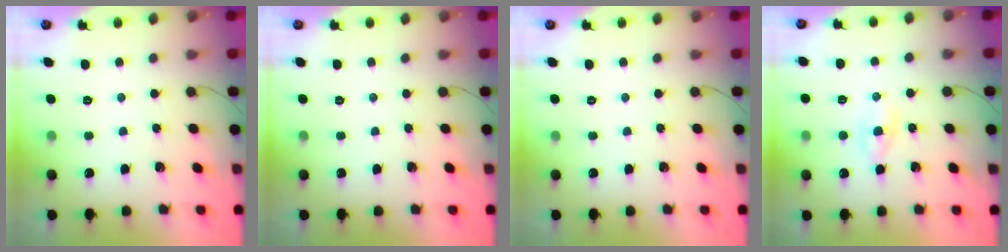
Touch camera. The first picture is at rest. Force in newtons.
{"total": 0.0}
{"total": 0.0}
{"total": 2.7, "press": 2.4, "slide": 1.1}